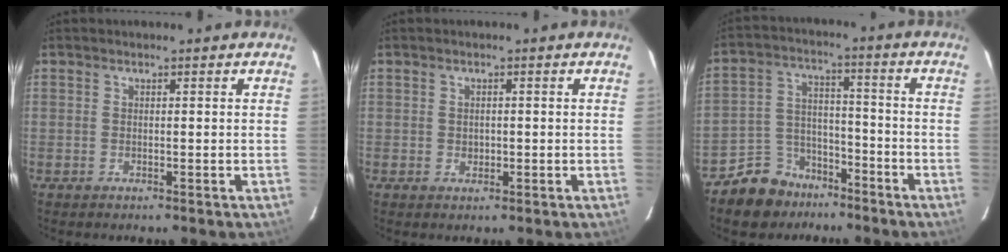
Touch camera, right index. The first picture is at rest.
{"total": 1.5, "force": [-0.1, 1.3, 0.8], "torque": [-0.011, 0.003, -0.001]}
{"total": 10.2, "force": [-7.5, 6.5, 2.2], "torque": [-0.060, 0.036, -0.113]}